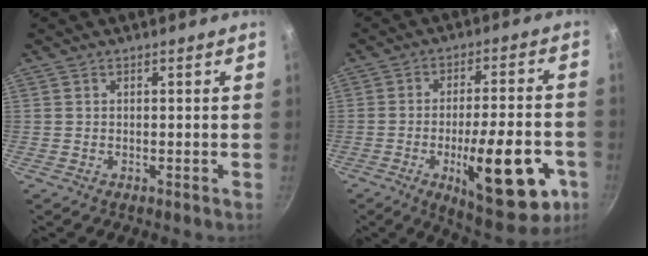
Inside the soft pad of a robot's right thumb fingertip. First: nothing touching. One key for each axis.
{"total": 20.4, "fx": -7.0, "fy": 6.9, "fz": 17.9, "tx": -0.226, "ty": 0.020, "tz": -0.089}